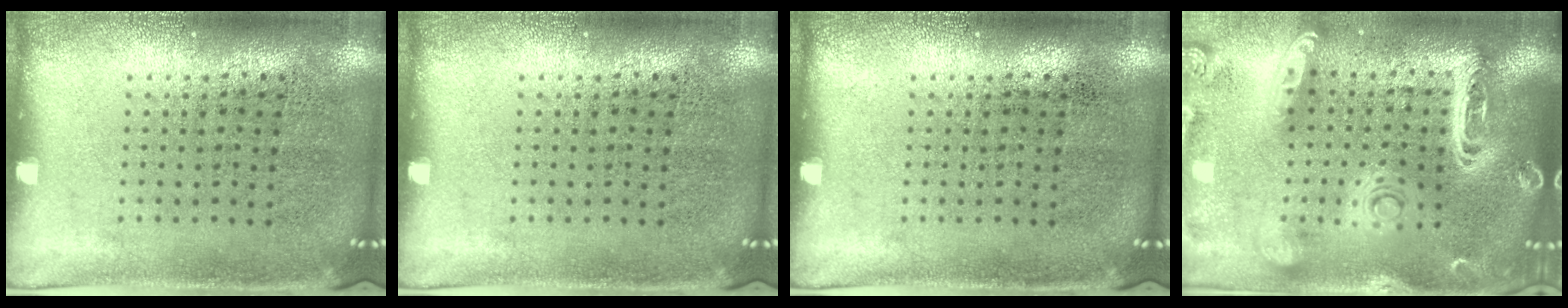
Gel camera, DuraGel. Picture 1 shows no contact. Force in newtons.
{"total": 0.0}
{"total": 0.0}
{"total": 3.0, "press": 2.5, "slide": 1.5}